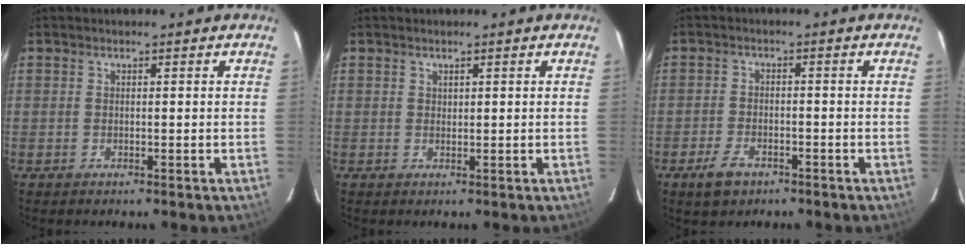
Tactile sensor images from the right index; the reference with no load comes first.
{"total": 0.7, "force": [0.5, 0.4, 0.1], "torque": [-0.002, 0.002, 0.010]}
{"total": 4.9, "force": [-3.2, 2.6, 2.7], "torque": [-0.069, -0.003, -0.056]}